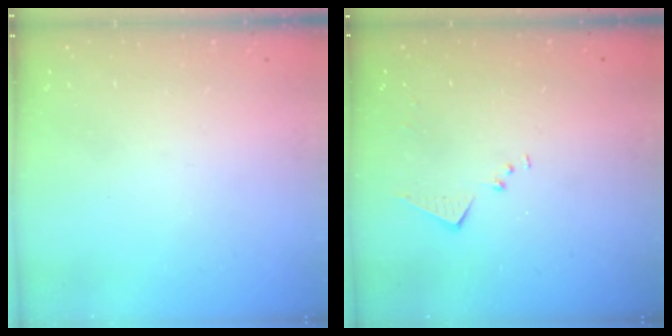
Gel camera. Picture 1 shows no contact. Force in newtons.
{"total": 7.5, "press": 7.4, "slide": 0.6}